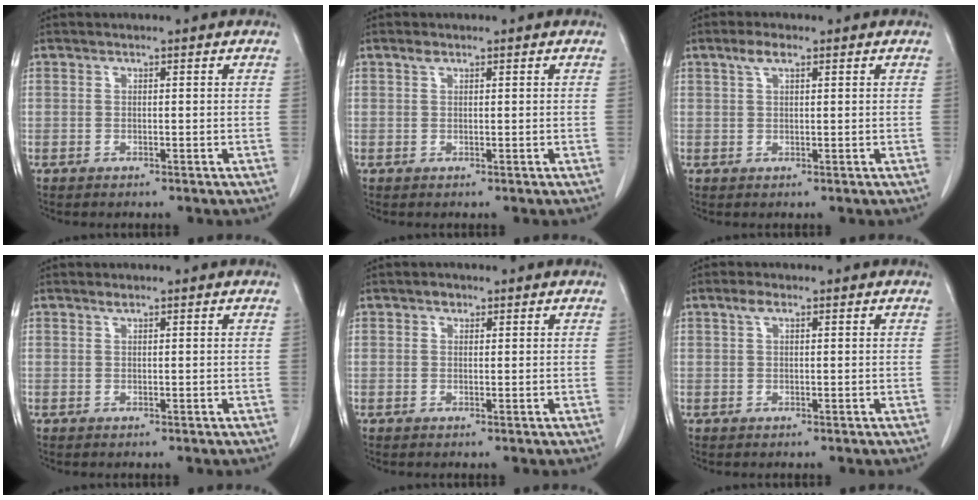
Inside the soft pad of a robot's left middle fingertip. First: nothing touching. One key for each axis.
{"total": 0.8, "fx": 0.6, "fy": 0.3, "fz": 0.4, "tx": -0.010, "ty": 0.003, "tz": 0.012}
{"total": 2.5, "fx": 1.5, "fy": 0.7, "fz": 1.9, "tx": -0.043, "ty": 0.008, "tz": 0.031}
{"total": 0.5, "fx": 0.4, "fy": 0.0, "fz": 0.3, "tx": -0.010, "ty": -0.002, "tz": 0.011}
{"total": 1.0, "fx": 0.6, "fy": 0.7, "fz": 0.3, "tx": -0.004, "ty": 0.000, "tz": 0.008}
{"total": 1.6, "fx": 0.9, "fy": 0.5, "fz": 1.2, "tx": -0.027, "ty": 0.009, "tz": 0.018}